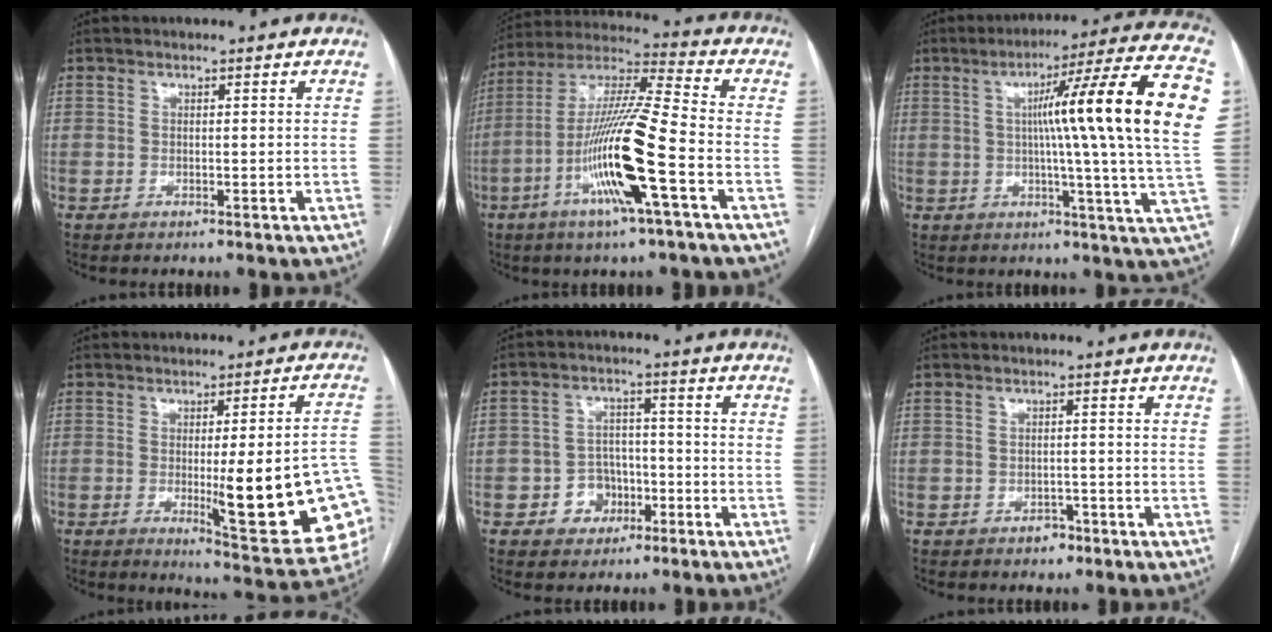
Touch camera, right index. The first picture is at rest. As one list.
[{"total": 16.7, "force": [-5.7, -0.1, 15.7], "torque": [-0.311, -0.007, -0.112]}, {"total": 22.2, "force": [4.0, -1.4, 21.8], "torque": [-0.256, 0.019, 0.041]}, {"total": 19.6, "force": [-3.5, 2.8, 19.1], "torque": [-0.162, 0.001, -0.027]}, {"total": 5.8, "force": [-2.4, 5.0, 1.7], "torque": [-0.022, 0.018, -0.031]}, {"total": 2.0, "force": [-1.2, 1.4, 0.7], "torque": [-0.008, 0.004, -0.014]}]